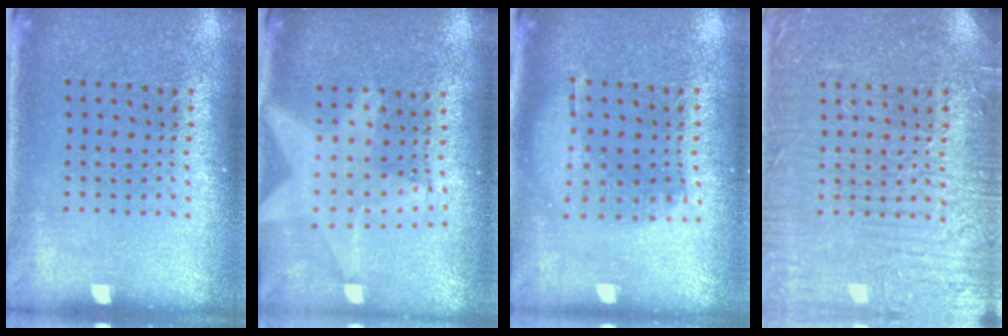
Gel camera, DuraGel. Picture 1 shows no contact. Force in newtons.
{"total": 2.2, "press": 1.8, "slide": 1.2}
{"total": 1.1, "press": 1.0, "slide": 0.6}
{"total": 6.2, "press": 6.1, "slide": 0.8}